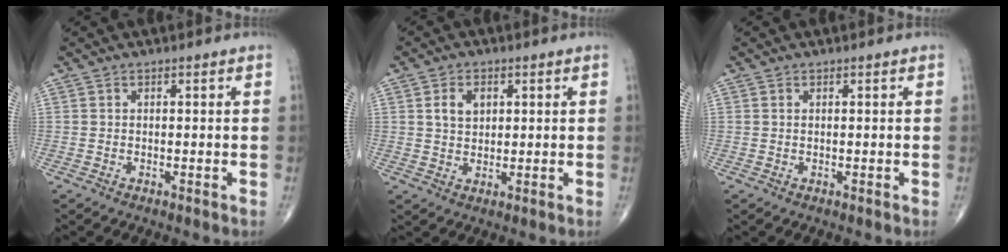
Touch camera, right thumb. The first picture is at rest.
{"total": 4.5, "force": [1.5, 3.1, 3.0], "torque": [-0.041, -0.003, 0.027]}
{"total": 0.0}